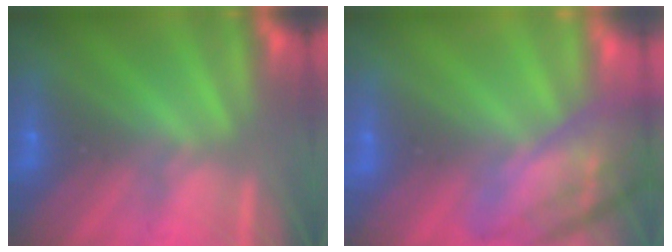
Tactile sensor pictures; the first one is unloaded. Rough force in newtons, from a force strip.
{"total": 7.1}